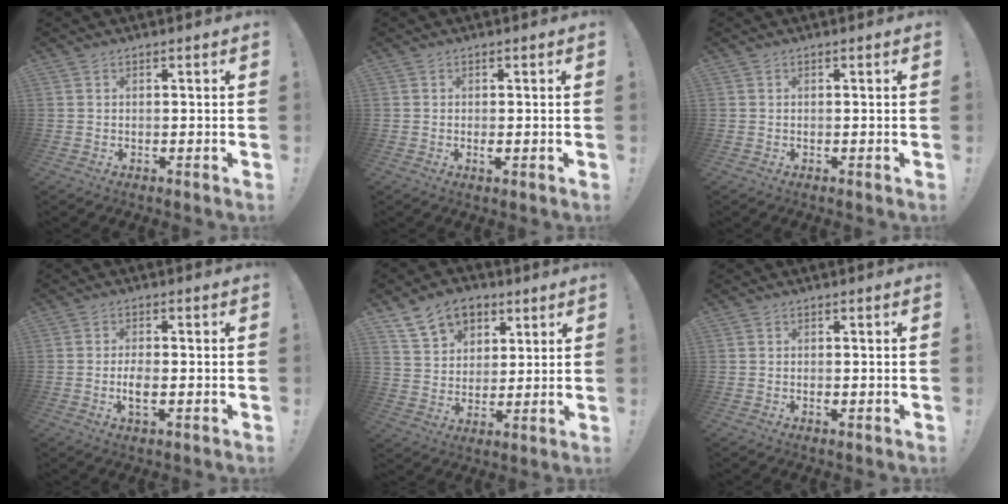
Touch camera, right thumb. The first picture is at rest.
{"total": 0.9, "force": [-0.2, 0.3, 0.8], "torque": [-0.008, -0.004, -0.004]}
{"total": 0.0}
{"total": 4.4, "force": [-1.4, 1.5, 3.9], "torque": [-0.078, -0.008, -0.029]}
{"total": 12.9, "force": [7.2, 9.4, 5.3], "torque": [-0.070, -0.036, 0.137]}
{"total": 0.6, "force": [-0.2, 0.3, 0.5], "torque": [-0.001, -0.002, -0.006]}